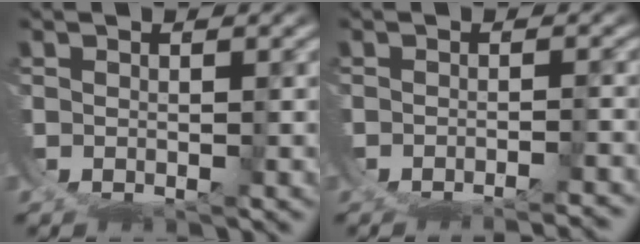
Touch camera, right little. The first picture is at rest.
{"total": 3.2, "force": [-2.9, 0.9, 1.2], "torque": [-0.013, -0.003, -0.042]}